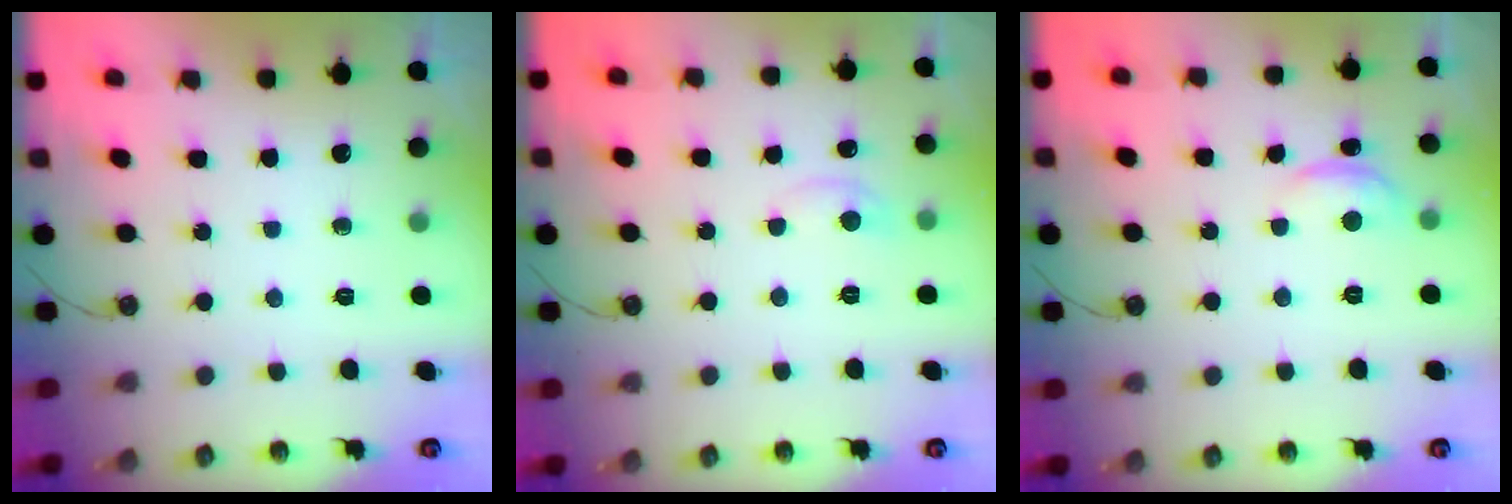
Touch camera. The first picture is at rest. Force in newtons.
{"total": 1.0, "press": 0.8, "slide": 0.5}
{"total": 1.0, "press": 0.7, "slide": 0.7}